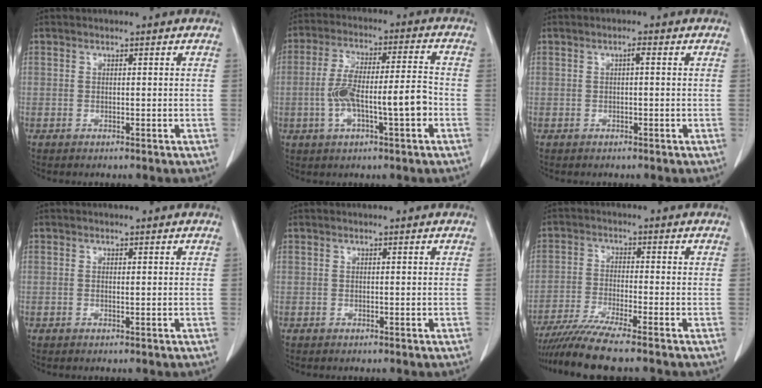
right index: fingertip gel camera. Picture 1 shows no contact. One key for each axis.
{"total": 10.3, "fx": -2.5, "fy": 2.0, "fz": 9.8, "tx": -0.185, "ty": 0.023, "tz": -0.038}
{"total": 0.9, "fx": 0.1, "fy": 0.1, "fz": 0.9, "tx": -0.016, "ty": 0.003, "tz": 0.001}
{"total": 0.0}
{"total": 0.0}
{"total": 7.9, "fx": -6.6, "fy": -1.2, "fz": 4.1, "tx": -0.065, "ty": -0.025, "tz": -0.115}